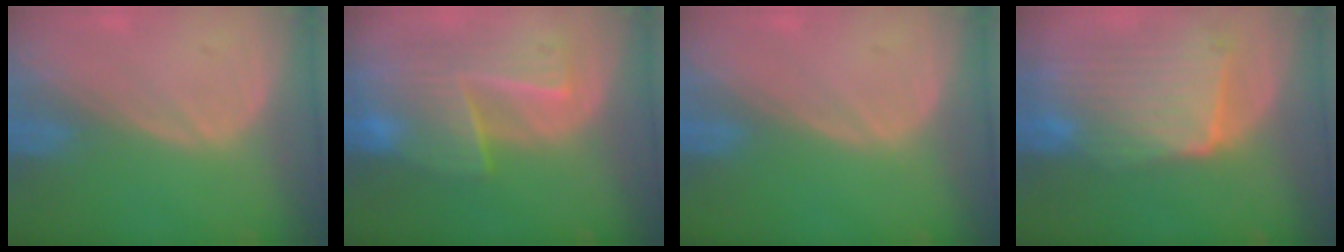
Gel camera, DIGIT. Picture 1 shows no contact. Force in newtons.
{"total": 8.7, "press": 8.1, "slide": 3.1}
{"total": 0.0}
{"total": 10.2, "press": 9.0, "slide": 4.7}